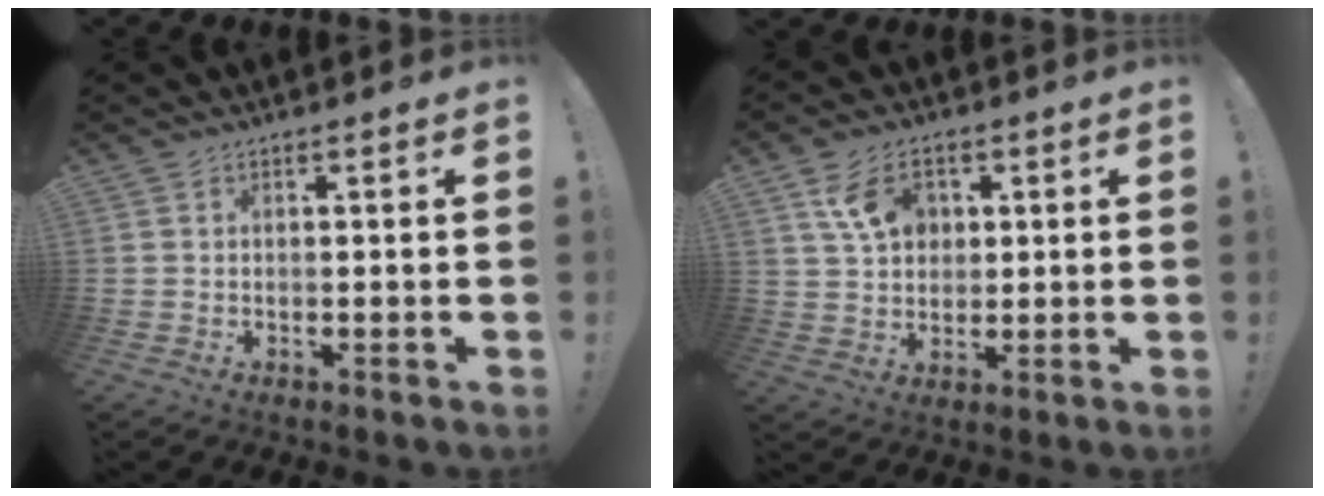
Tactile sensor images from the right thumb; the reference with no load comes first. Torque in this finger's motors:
{"motor_torque": [-0.02, 0.17, 0.12, 0.28, 0.06]}